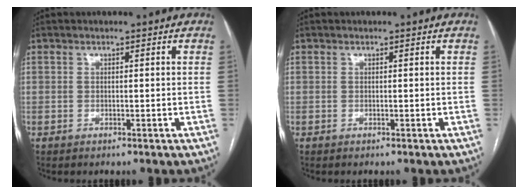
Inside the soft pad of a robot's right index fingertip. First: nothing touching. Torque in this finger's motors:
{"motor_torque": [0.00, 0.00, 0.00, 0.01]}